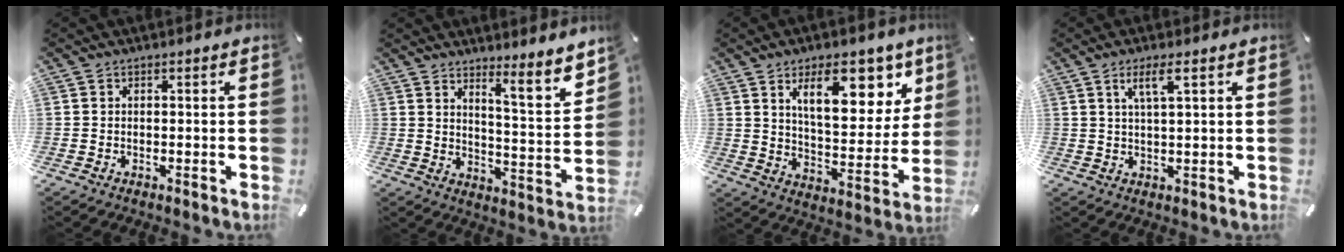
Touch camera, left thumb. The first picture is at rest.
{"total": 8.4, "force": [7.4, 0.6, 3.9], "torque": [-0.051, -0.075, 0.123]}
{"total": 16.7, "force": [9.2, 8.0, 11.5], "torque": [-0.158, -0.040, 0.150]}
{"total": 5.1, "force": [2.3, 0.7, 4.5], "torque": [-0.094, 0.001, 0.037]}